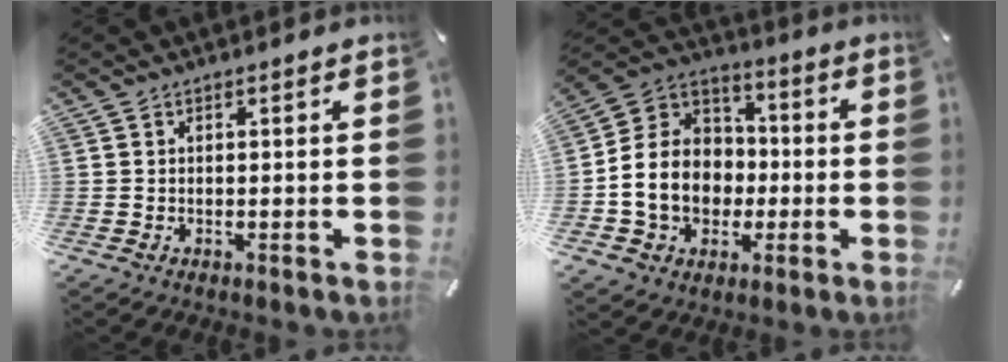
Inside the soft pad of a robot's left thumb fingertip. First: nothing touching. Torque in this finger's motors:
{"motor_torque": [1.38, 2.24, 1.25, 0.61, 0.19]}